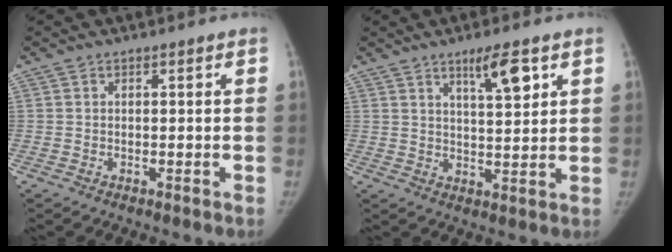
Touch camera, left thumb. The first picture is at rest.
{"total": 6.7, "force": [3.7, 1.5, 5.4], "torque": [-0.079, -0.023, 0.061]}